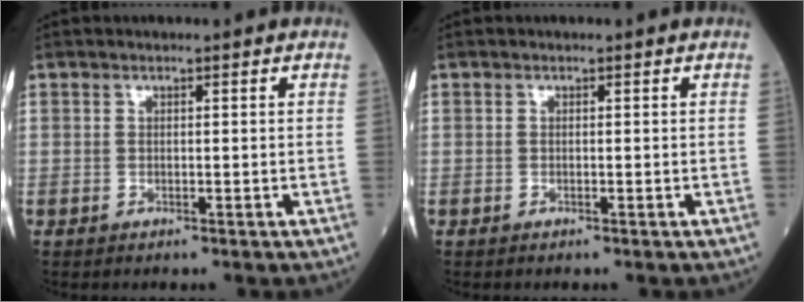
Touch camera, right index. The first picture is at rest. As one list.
[{"total": 0.0}]